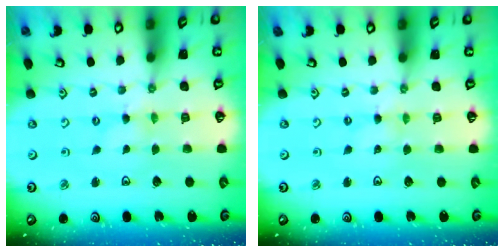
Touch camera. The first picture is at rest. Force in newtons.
{"total": 1.2, "press": 1.1, "slide": 0.3}